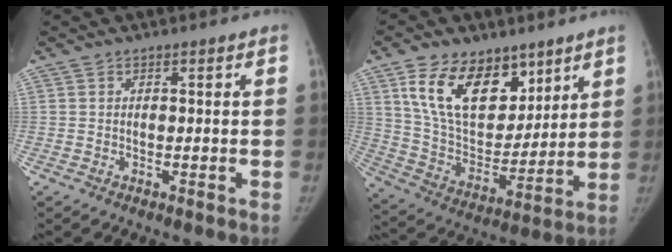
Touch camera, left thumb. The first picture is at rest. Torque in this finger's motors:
{"motor_torque": [0.28, 0.25, 1.64, -1.13, 0.10]}